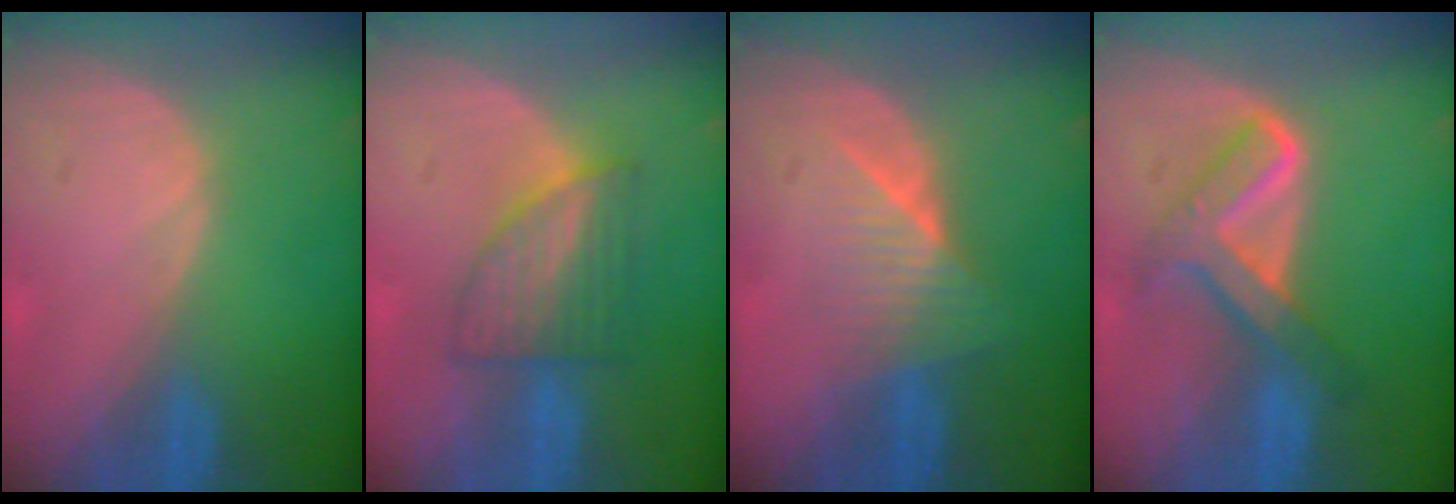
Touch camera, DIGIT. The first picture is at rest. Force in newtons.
{"total": 5.9, "press": 5.8, "slide": 0.3}
{"total": 6.2, "press": 5.4, "slide": 3.0}
{"total": 6.4, "press": 6.4, "slide": 0.4}